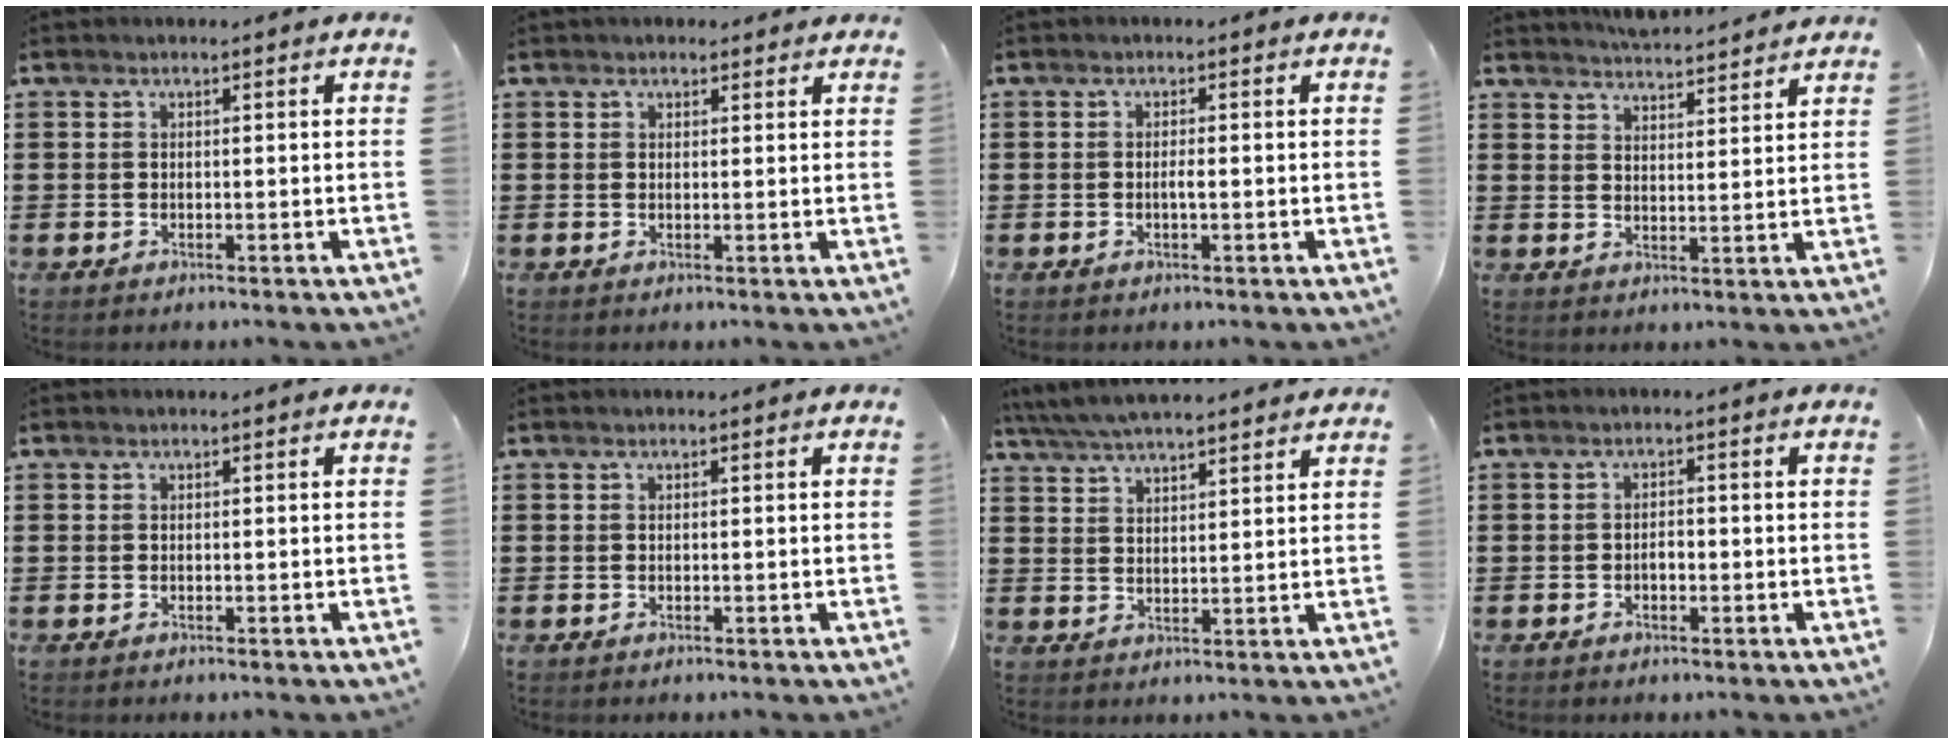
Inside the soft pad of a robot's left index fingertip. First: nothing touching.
{"total": 1.5, "force": [1.4, 0.6, 0.2], "torque": [-0.006, 0.006, 0.027]}
{"total": 1.2, "force": [-0.3, 0.1, 1.1], "torque": [-0.022, -0.002, -0.005]}
{"total": 4.3, "force": [4.2, -0.3, 0.3], "torque": [-0.020, -0.021, 0.076]}
{"total": 0.0}
{"total": 0.0}
{"total": 5.2, "force": [4.9, 0.3, 1.5], "torque": [-0.047, -0.017, 0.089]}
{"total": 1.4, "force": [-0.5, 0.6, 1.2], "torque": [-0.025, 0.001, -0.009]}